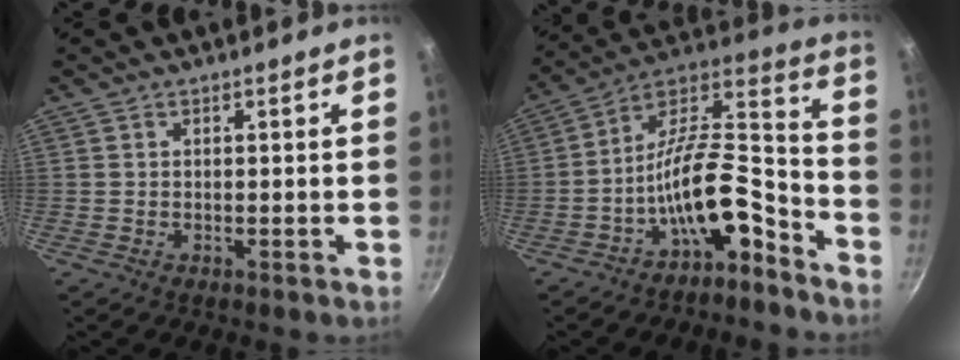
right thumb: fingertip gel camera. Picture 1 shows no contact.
{"total": 15.1, "force": [-8.3, 6.0, 11.1], "torque": [-0.163, 0.098, -0.144]}